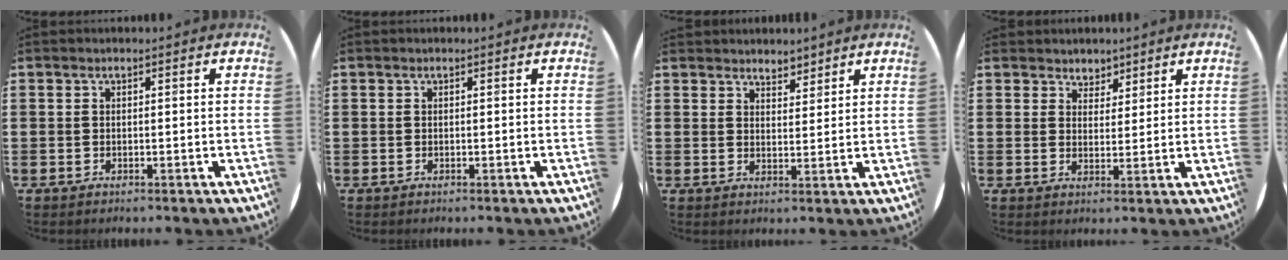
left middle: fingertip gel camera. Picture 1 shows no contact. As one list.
[{"total": 0.0}, {"total": 3.0, "force": [2.9, 0.8, -0.1], "torque": [-0.002, -0.008, 0.054]}, {"total": 3.0, "force": [2.6, 1.5, -0.3], "torque": [-0.002, -0.001, 0.051]}]